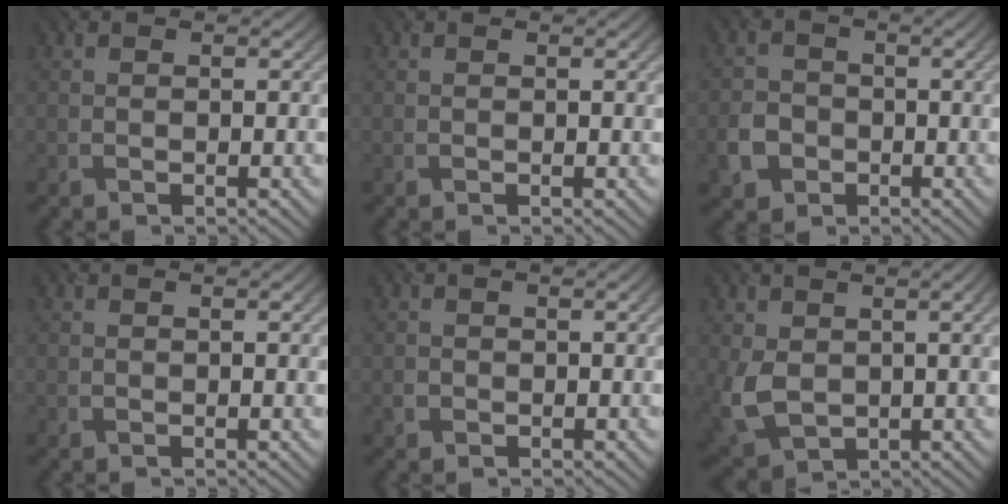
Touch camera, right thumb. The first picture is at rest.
{"total": 0.8, "force": [0.2, 0.1, 0.8], "torque": [-0.011, 0.003, 0.003]}
{"total": 3.8, "force": [-1.6, 3.1, 1.7], "torque": [-0.042, -0.007, -0.034]}
{"total": 0.8, "force": [0.2, 0.1, 0.7], "torque": [-0.010, 0.002, 0.004]}
{"total": 0.8, "force": [-0.1, 0.6, 0.4], "torque": [-0.014, -0.003, -0.002]}
{"total": 8.7, "force": [0.6, 5.2, 6.9], "torque": [-0.169, -0.021, 0.021]}